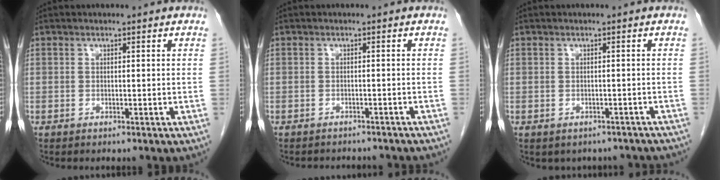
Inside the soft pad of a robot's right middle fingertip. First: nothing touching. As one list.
[{"total": 6.7, "force": [-6.1, 1.8, 1.9], "torque": [-0.021, 0.000, -0.067]}, {"total": 5.6, "force": [-4.7, 2.8, 1.1], "torque": [-0.009, 0.012, -0.046]}]